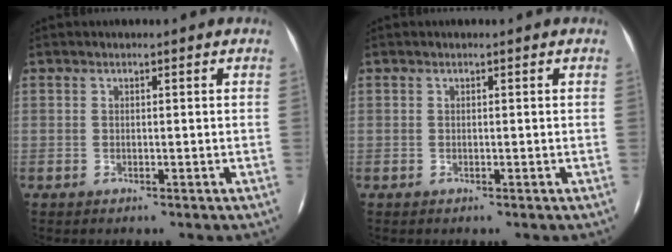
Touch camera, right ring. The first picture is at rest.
{"total": 0.0}